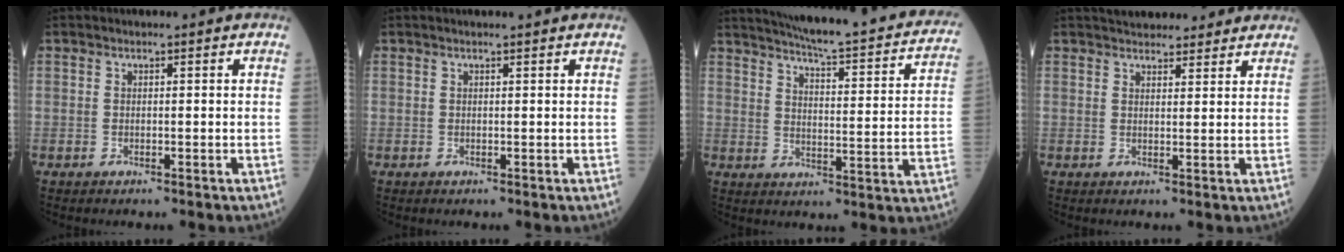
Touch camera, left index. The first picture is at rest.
{"total": 1.6, "force": [1.5, -0.1, 0.6], "torque": [-0.006, 0.010, 0.023]}
{"total": 26.0, "force": [23.0, 3.1, 11.9], "torque": [-0.170, -0.043, 0.279]}
{"total": 9.9, "force": [8.8, 3.1, 3.2], "torque": [-0.032, 0.022, 0.110]}